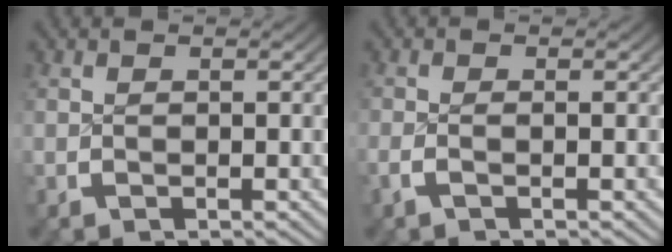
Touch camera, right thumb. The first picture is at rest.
{"total": 1.3, "force": [-0.8, 0.5, 1.0], "torque": [-0.028, -0.002, -0.017]}